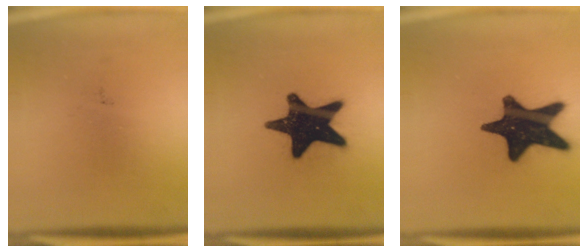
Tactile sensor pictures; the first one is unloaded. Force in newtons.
{"total": 19.1}
{"total": 19.1}